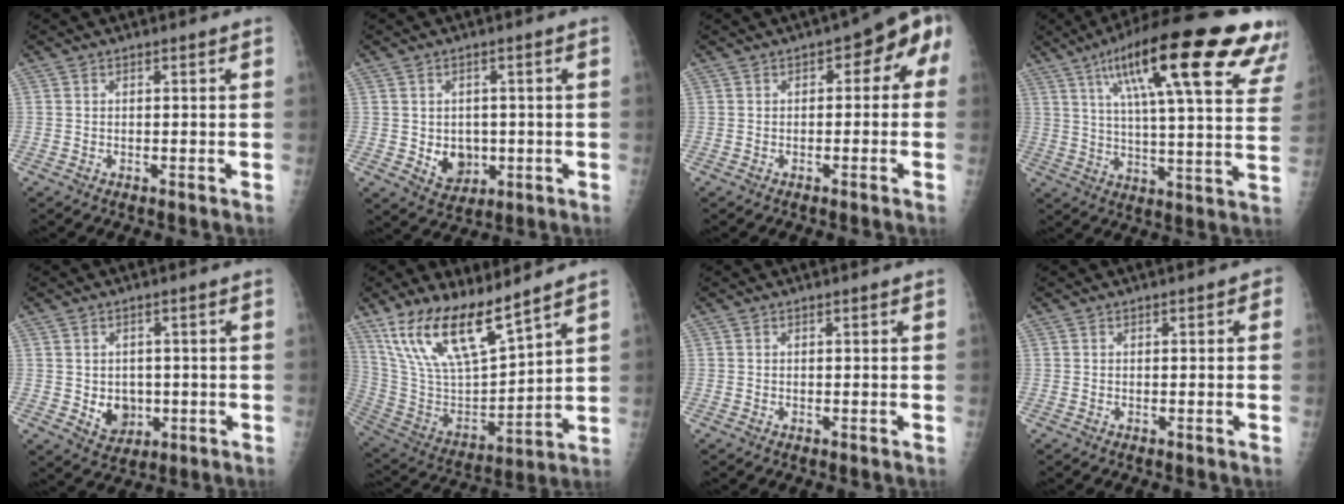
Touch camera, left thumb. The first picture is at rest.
{"total": 5.8, "force": [-0.7, 4.8, 3.2], "torque": [-0.019, -0.002, 0.005]}
{"total": 6.2, "force": [0.1, 3.4, 5.1], "torque": [-0.030, 0.030, -0.012]}
{"total": 29.0, "force": [15.5, 6.5, 23.7], "torque": [-0.325, -0.014, 0.221]}
{"total": 5.5, "force": [-0.7, 4.6, 2.9], "torque": [-0.016, -0.001, 0.003]}
{"total": 17.9, "force": [13.0, 5.2, 11.2], "torque": [-0.189, -0.061, 0.262]}
{"total": 0.0}
{"total": 1.0, "force": [0.1, 0.7, 0.7], "torque": [0.004, 0.004, -0.005]}